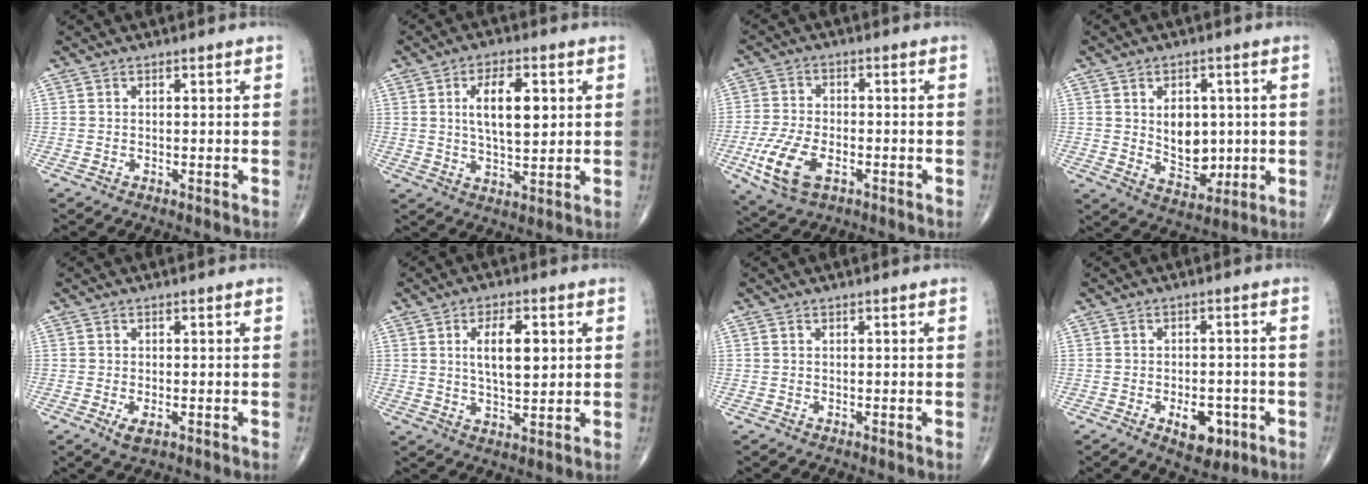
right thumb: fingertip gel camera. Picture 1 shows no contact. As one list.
[{"total": 10.0, "force": [2.2, 4.4, 8.6], "torque": [-0.132, -0.009, 0.039]}, {"total": 10.2, "force": [-3.9, 5.5, 7.7], "torque": [-0.162, 0.005, -0.069]}, {"total": 9.3, "force": [0.7, 6.6, 6.6], "torque": [-0.061, -0.013, 0.027]}, {"total": 2.3, "force": [-0.8, 1.0, 2.0], "torque": [-0.039, -0.005, -0.013]}, {"total": 8.8, "force": [2.0, 3.9, 7.7], "torque": [-0.117, -0.009, 0.034]}, {"total": 0.0}, {"total": 6.7, "force": [-2.7, 3.8, 4.8], "torque": [-0.049, 0.010, -0.029]}]